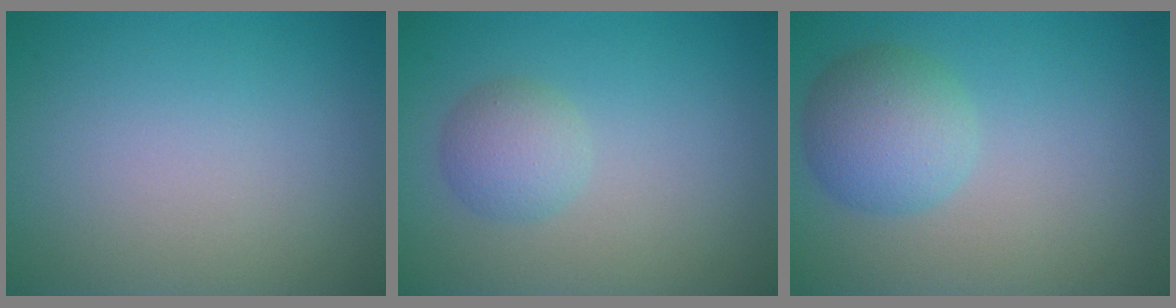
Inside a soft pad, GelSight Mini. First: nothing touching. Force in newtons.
{"total": 2.4, "press": 2.4, "slide": 0.0}
{"total": 4.2, "press": 4.2, "slide": 0.1}